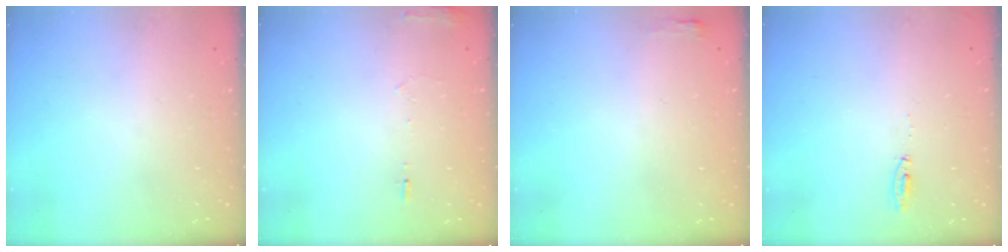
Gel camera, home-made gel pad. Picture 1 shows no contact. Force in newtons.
{"total": 6.4, "press": 6.2, "slide": 1.5}
{"total": 2.7, "press": 2.6, "slide": 0.8}
{"total": 16.2, "press": 5.8, "slide": 15.1}